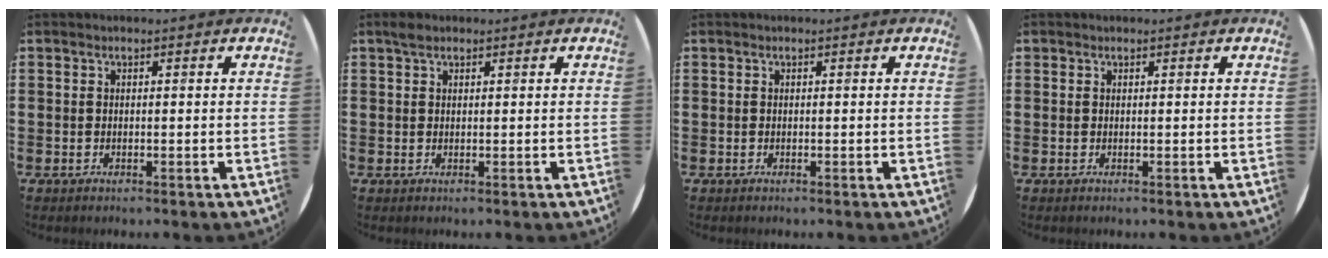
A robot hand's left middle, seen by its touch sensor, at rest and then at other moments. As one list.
[{"total": 1.3, "force": [1.0, 0.7, 0.4], "torque": [-0.002, 0.001, 0.017]}, {"total": 0.0}, {"total": 0.0}]